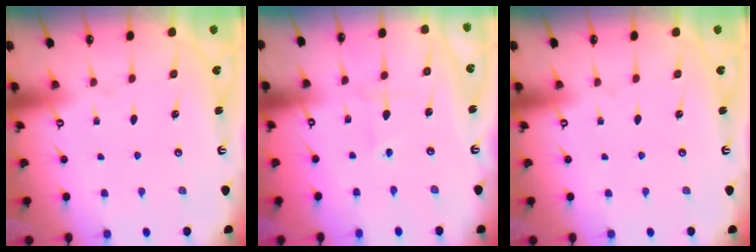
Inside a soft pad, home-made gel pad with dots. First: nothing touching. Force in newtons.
{"total": 1.6, "press": 1.6, "slide": 0.3}
{"total": 0.0}